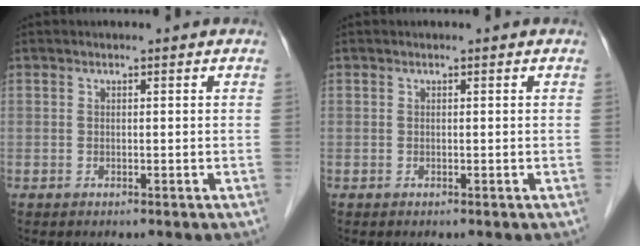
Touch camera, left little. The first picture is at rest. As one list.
[{"total": 0.0}]